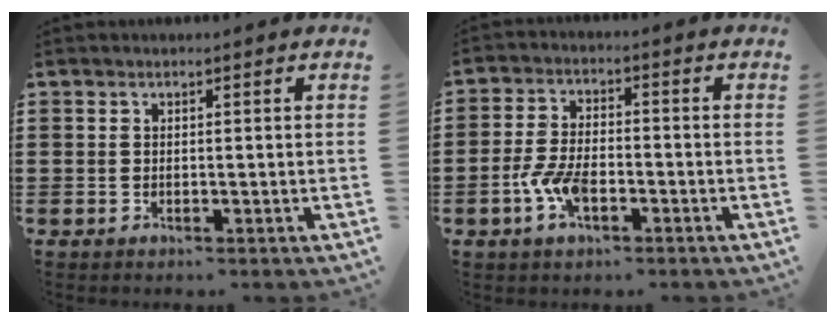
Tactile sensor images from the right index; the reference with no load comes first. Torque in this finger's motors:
{"motor_torque": [2.04, 0.10, 0.77, 0.18]}